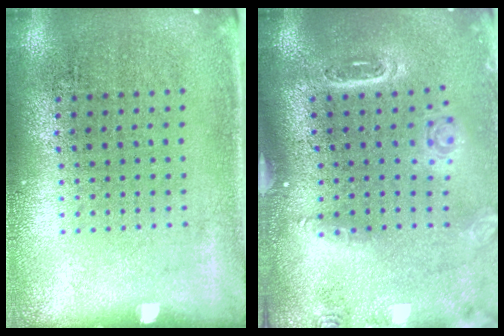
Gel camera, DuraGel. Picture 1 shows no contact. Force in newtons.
{"total": 1.5, "press": 1.5, "slide": 0.3}